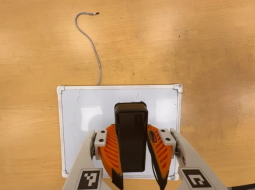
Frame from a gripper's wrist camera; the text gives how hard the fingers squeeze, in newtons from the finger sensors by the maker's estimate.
{"total": 5.6, "left": 5.2, "right": 6.0}